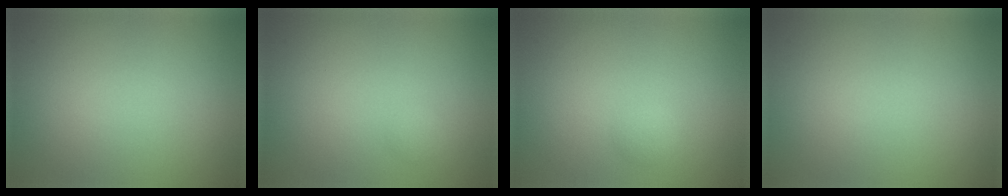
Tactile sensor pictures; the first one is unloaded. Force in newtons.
{"total": 0.5, "press": 0.5, "slide": 0.0}
{"total": 1.0, "press": 1.0, "slide": 0.1}
{"total": 0.0}